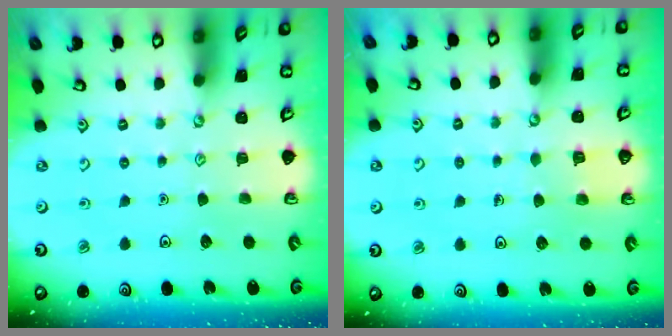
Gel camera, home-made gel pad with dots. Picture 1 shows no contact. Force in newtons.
{"total": 2.2, "press": 2.2, "slide": 0.0}